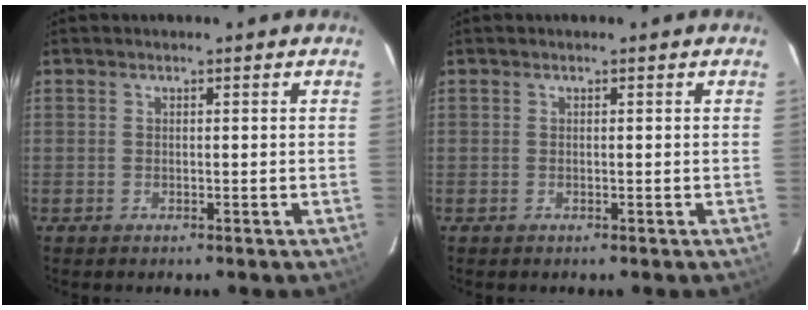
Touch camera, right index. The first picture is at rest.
{"total": 0.0}